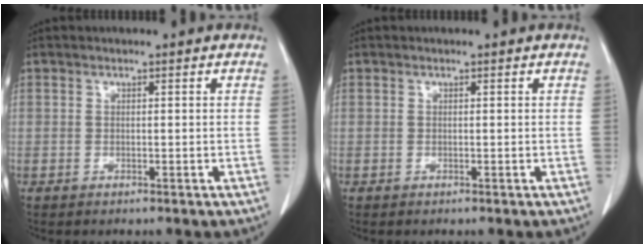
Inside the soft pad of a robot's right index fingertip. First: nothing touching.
{"total": 0.0}